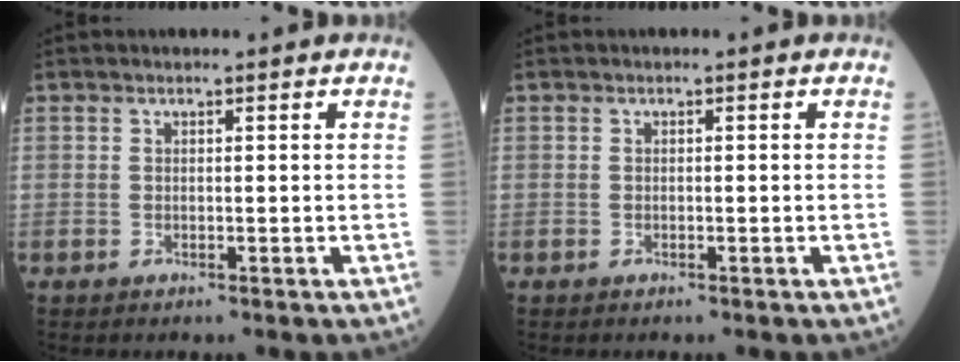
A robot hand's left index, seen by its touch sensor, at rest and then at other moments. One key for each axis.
{"total": 0.0}